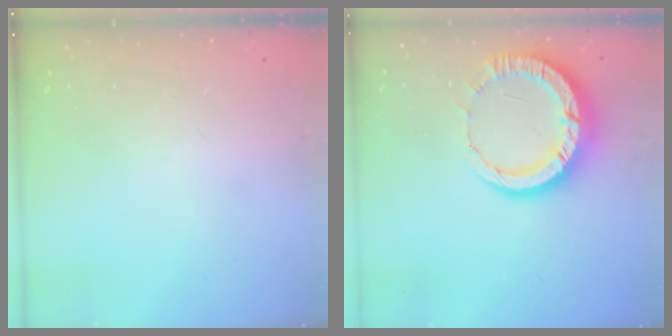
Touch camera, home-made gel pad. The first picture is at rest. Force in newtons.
{"total": 11.3, "press": 11.2, "slide": 1.2}